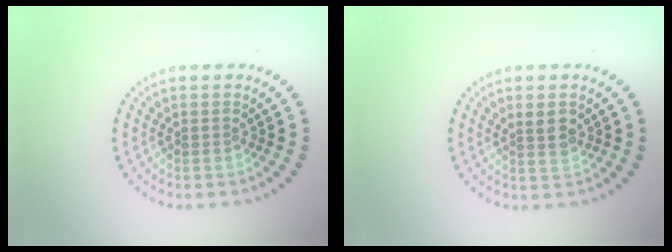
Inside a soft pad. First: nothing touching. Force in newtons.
{"total": 1.8, "press": 1.6, "slide": 0.7}